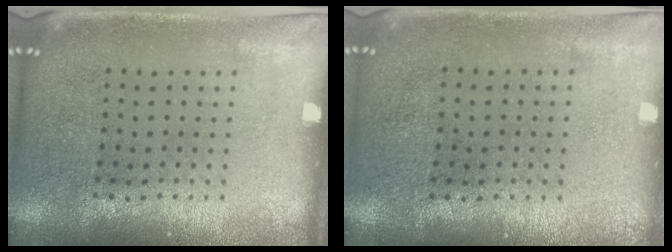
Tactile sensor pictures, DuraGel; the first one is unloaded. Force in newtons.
{"total": 0.0}